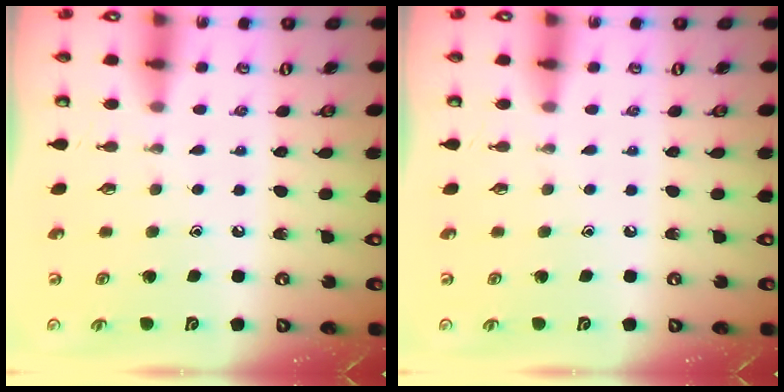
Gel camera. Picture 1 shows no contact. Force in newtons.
{"total": 0.0}